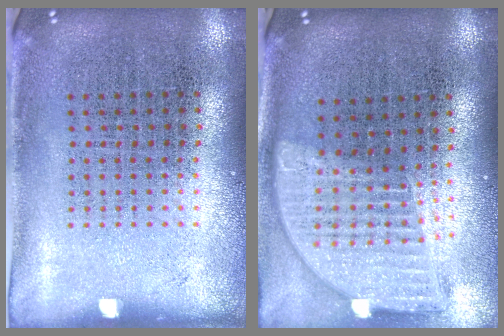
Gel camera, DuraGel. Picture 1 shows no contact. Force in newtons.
{"total": 1.9, "press": 1.5, "slide": 1.2}